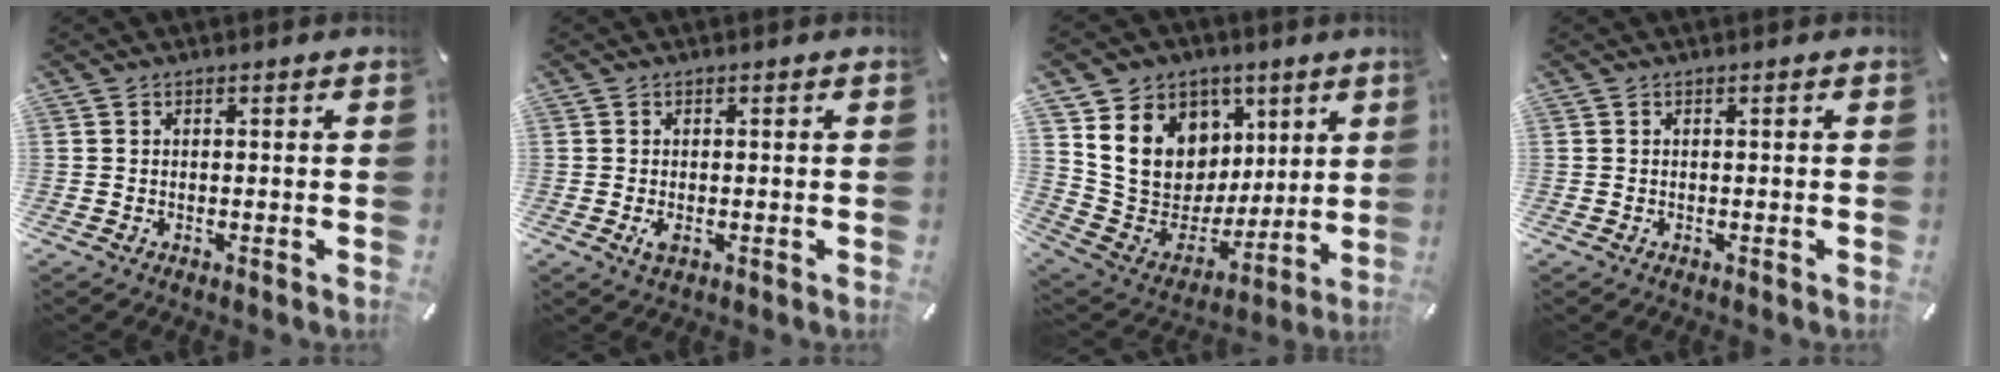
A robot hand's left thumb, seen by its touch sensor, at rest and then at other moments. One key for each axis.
{"total": 2.0, "fx": -0.4, "fy": 1.1, "fz": 1.6, "tx": -0.041, "ty": -0.006, "tz": -0.009}
{"total": 17.4, "fx": 6.8, "fy": 14.3, "fz": 7.0, "tx": -0.110, "ty": -0.041, "tz": 0.148}
{"total": 0.0}